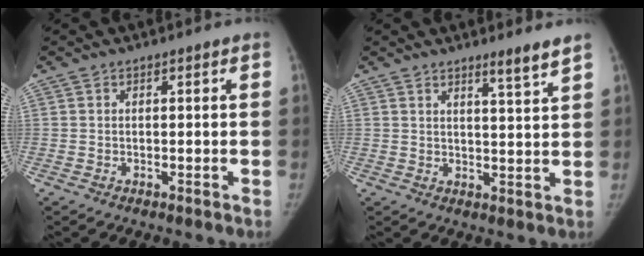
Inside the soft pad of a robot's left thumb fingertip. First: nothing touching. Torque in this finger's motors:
{"motor_torque": [0.42, -0.06, 0.12, -0.42, 0.16]}